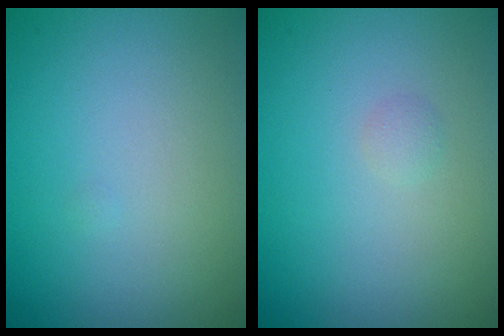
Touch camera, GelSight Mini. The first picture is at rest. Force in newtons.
{"total": 0.6, "press": 0.6, "slide": 0.0}